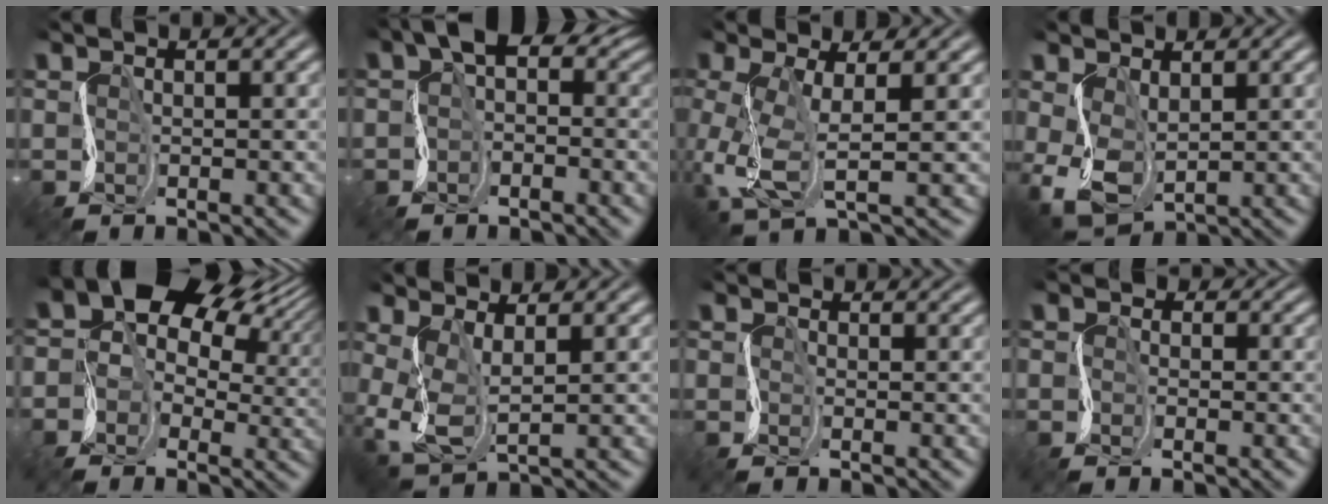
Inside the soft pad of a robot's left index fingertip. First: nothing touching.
{"total": 3.1, "force": [0.2, 2.2, 2.2], "torque": [-0.027, 0.015, -0.004]}
{"total": 4.8, "force": [-1.6, 1.5, 4.3], "torque": [-0.121, -0.007, -0.024]}
{"total": 3.1, "force": [-0.4, 2.1, 2.2], "torque": [-0.077, -0.007, 0.003]}
{"total": 13.4, "force": [4.2, 9.8, 8.2], "torque": [-0.135, 0.030, 0.075]}
{"total": 3.1, "force": [-0.6, 1.4, 2.7], "torque": [-0.085, -0.008, -0.002]}
{"total": 0.7, "force": [-0.6, 0.0, -0.4], "torque": [0.005, -0.001, -0.010]}
{"total": 1.5, "force": [-1.2, 0.8, -0.5], "torque": [0.012, 0.004, -0.027]}